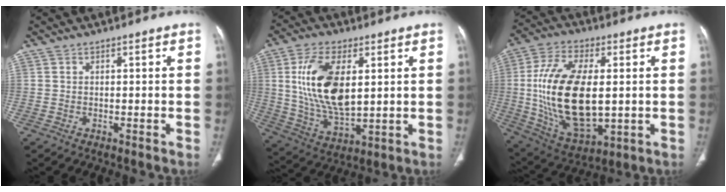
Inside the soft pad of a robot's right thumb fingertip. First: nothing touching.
{"total": 16.5, "force": [3.4, 8.3, 13.9], "torque": [-0.261, -0.018, 0.074]}
{"total": 22.0, "force": [0.6, 11.2, 18.9], "torque": [-0.362, -0.011, 0.024]}